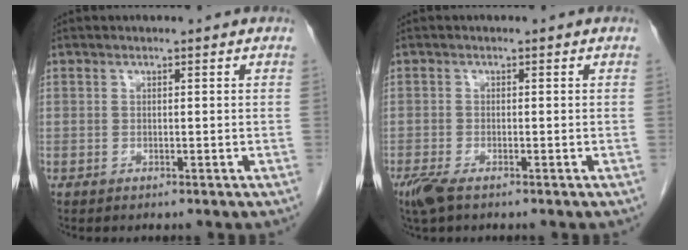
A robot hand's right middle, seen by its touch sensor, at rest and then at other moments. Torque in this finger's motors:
{"motor_torque": [0.60, -0.32, 0.20, 0.06]}